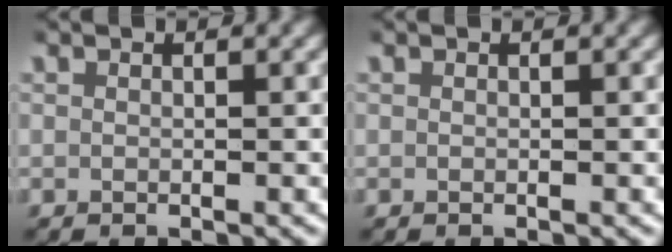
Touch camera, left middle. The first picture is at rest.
{"total": 0.0}